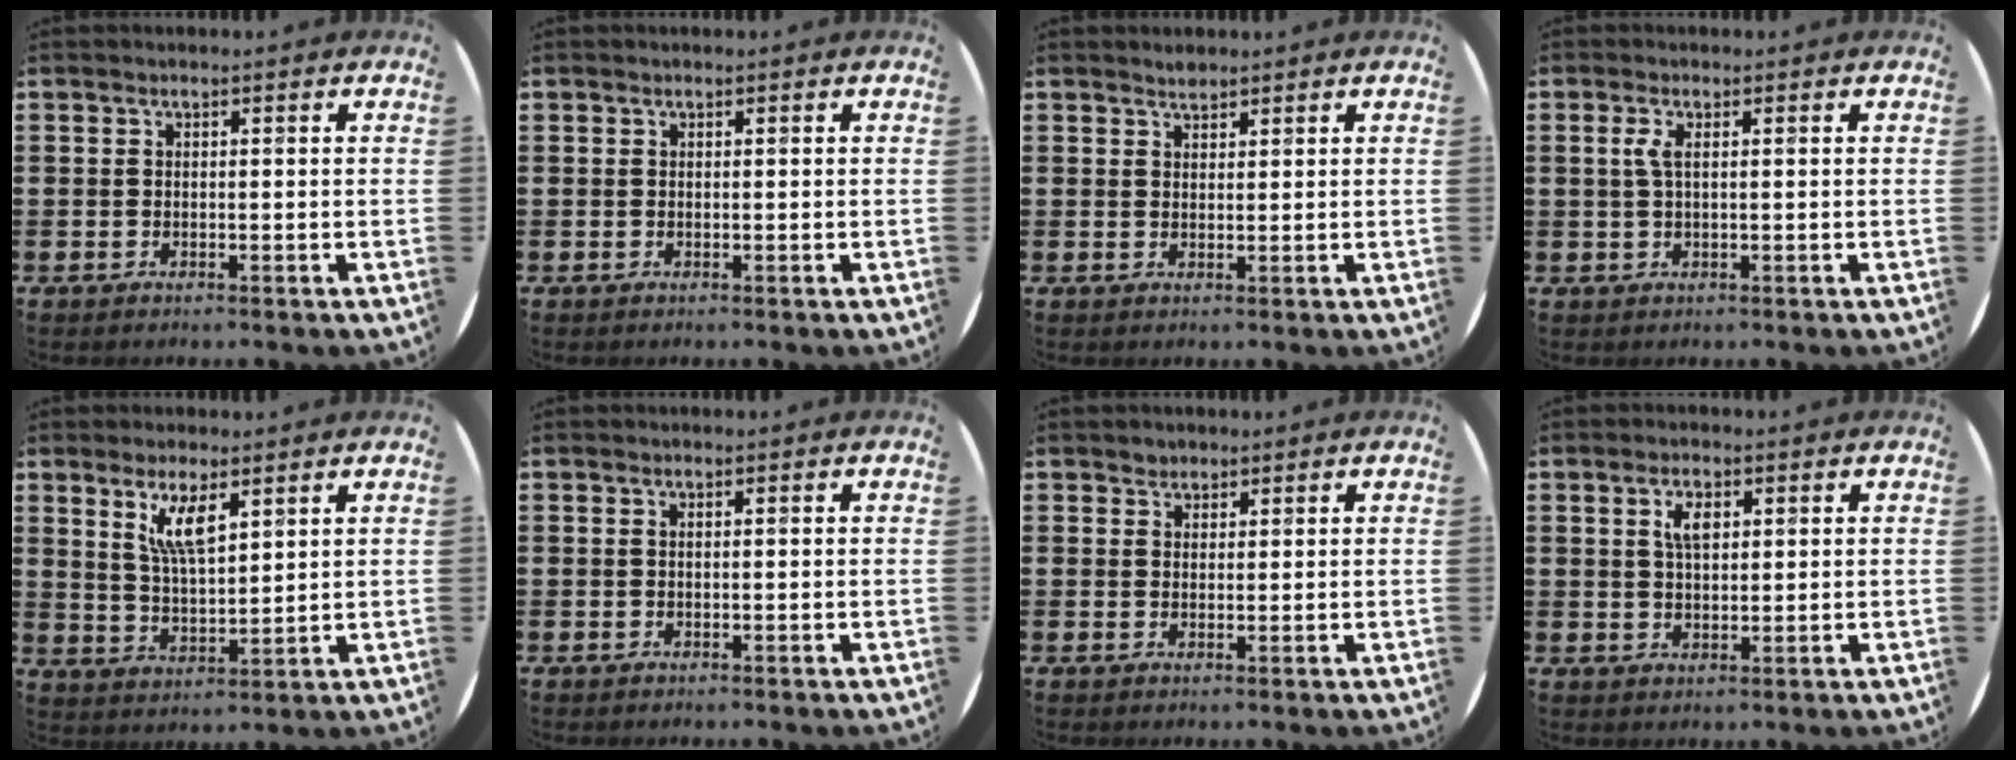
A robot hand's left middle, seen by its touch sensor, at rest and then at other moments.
{"total": 0.0}
{"total": 1.3, "force": [1.3, 0.2, -0.1], "torque": [0.000, 0.001, 0.025]}
{"total": 1.7, "force": [0.5, 0.3, 1.6], "torque": [-0.032, 0.005, 0.007]}
{"total": 5.8, "force": [3.8, 1.6, 4.1], "torque": [-0.075, -0.008, 0.062]}
{"total": 0.0}
{"total": 1.4, "force": [1.2, 0.6, -0.2], "torque": [0.003, 0.001, 0.025]}
{"total": 3.0, "force": [1.5, 1.5, 2.2], "torque": [-0.031, 0.002, 0.022]}